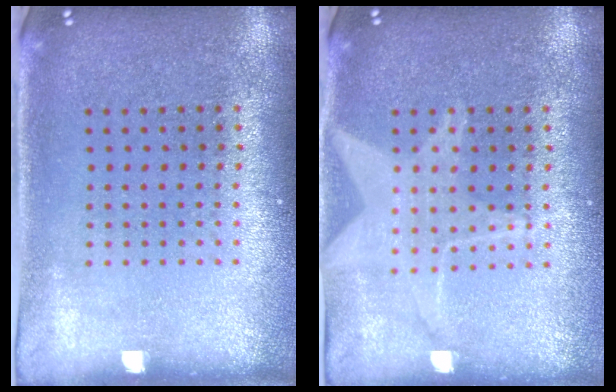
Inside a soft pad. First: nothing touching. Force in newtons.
{"total": 2.5, "press": 2.5, "slide": 0.3}